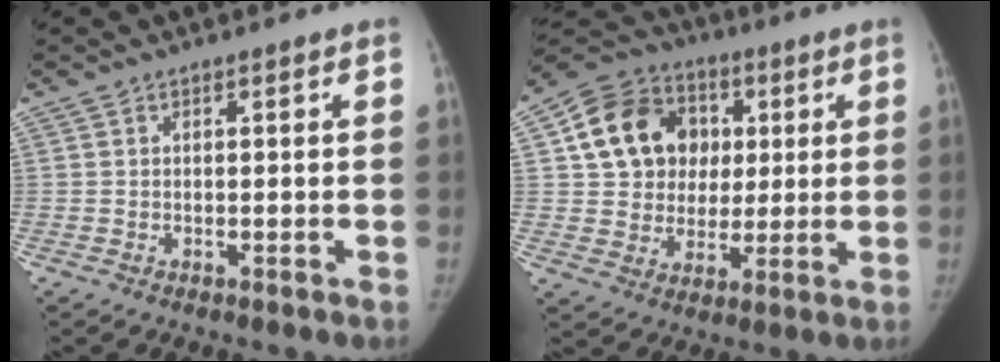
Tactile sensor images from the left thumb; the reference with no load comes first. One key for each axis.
{"total": 16.7, "fx": 3.8, "fy": 14.3, "fz": 7.6, "tx": -0.106, "ty": 0.014, "tz": 0.066}